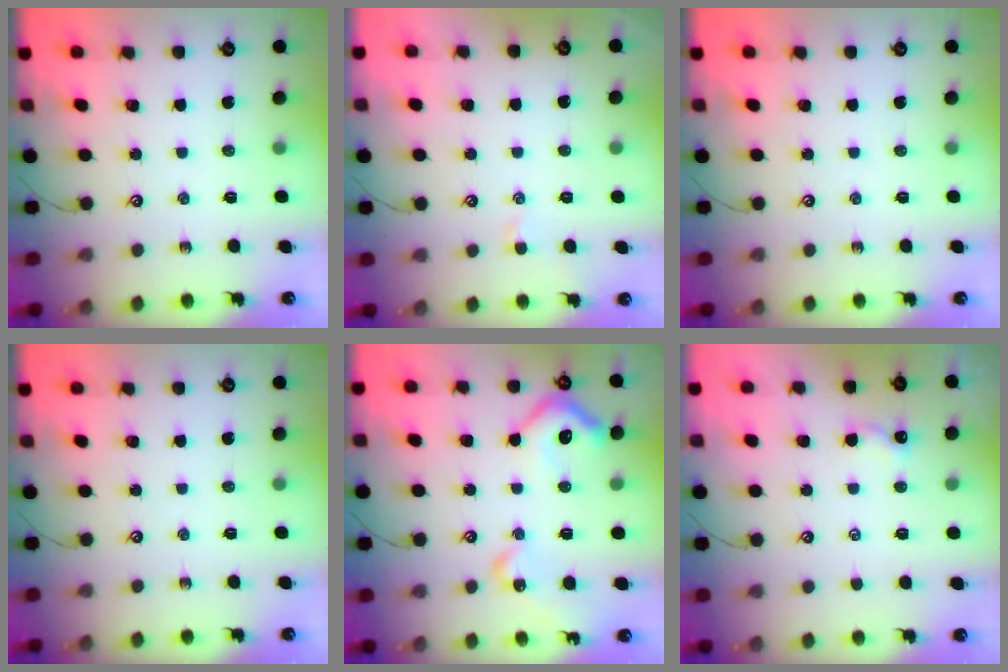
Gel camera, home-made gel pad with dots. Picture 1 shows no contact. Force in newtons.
{"total": 0.6, "press": 0.3, "slide": 0.5}
{"total": 0.0}
{"total": 0.0}
{"total": 12.2, "press": 12.1, "slide": 1.7}
{"total": 0.9, "press": 0.9, "slide": 0.3}